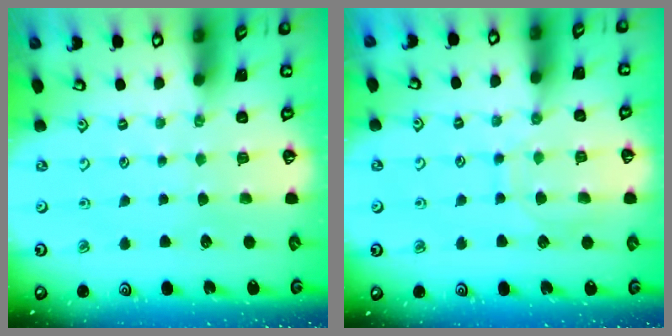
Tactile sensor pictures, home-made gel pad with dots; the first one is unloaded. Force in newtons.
{"total": 9.2, "press": 9.2, "slide": 0.7}